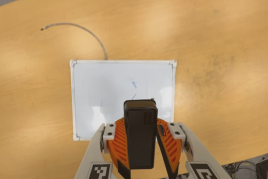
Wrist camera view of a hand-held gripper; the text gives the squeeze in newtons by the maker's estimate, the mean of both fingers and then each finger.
{"total": 8.0, "left": 8.1, "right": 7.9}